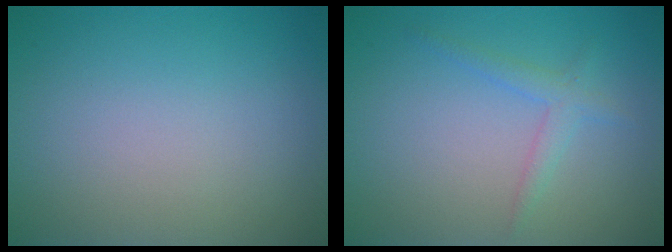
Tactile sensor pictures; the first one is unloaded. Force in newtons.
{"total": 1.6, "press": 1.6, "slide": 0.2}